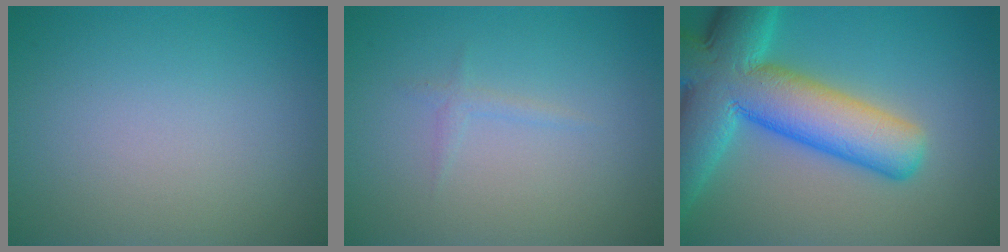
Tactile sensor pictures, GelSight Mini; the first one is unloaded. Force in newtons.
{"total": 0.8, "press": 0.8, "slide": 0.1}
{"total": 12.4, "press": 12.4, "slide": 0.5}